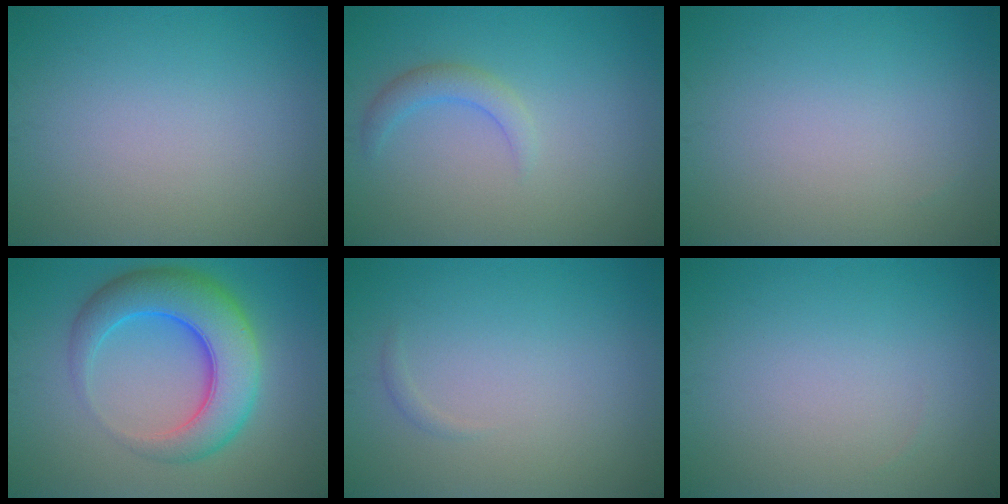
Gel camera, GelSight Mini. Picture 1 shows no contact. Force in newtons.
{"total": 1.9, "press": 1.9, "slide": 0.2}
{"total": 0.0}
{"total": 8.1, "press": 8.1, "slide": 0.2}
{"total": 0.5, "press": 0.5, "slide": 0.0}
{"total": 0.0}